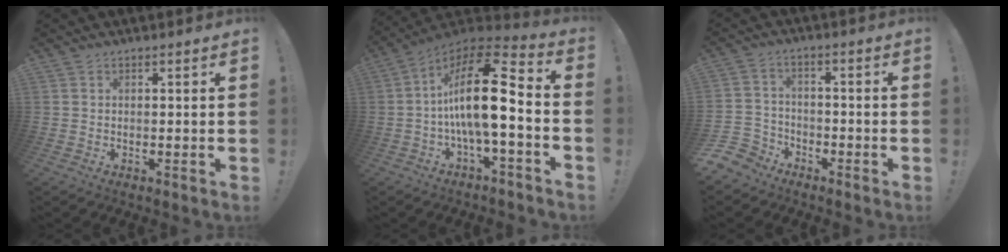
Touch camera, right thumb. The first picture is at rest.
{"total": 20.3, "force": [-0.7, 6.8, 19.1], "torque": [-0.328, 0.004, -0.016]}
{"total": 6.0, "force": [-4.5, 3.9, 0.9], "torque": [-0.024, 0.027, -0.087]}